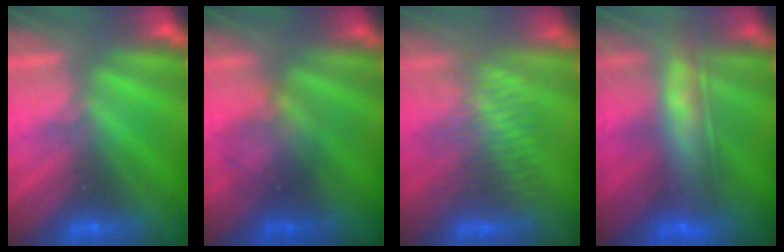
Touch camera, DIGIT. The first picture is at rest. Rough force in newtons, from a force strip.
{"total": 1.7}
{"total": 3.4}
{"total": 6.3}